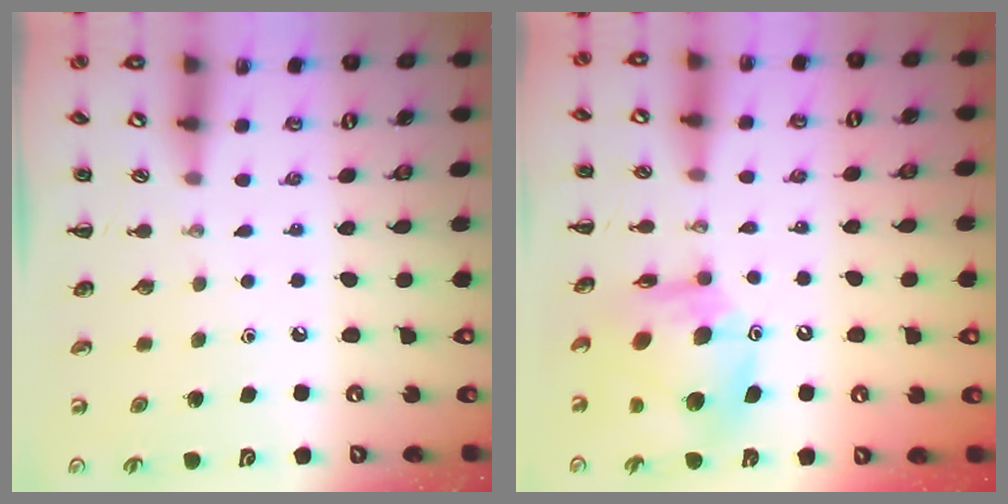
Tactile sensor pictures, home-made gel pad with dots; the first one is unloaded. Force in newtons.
{"total": 11.6, "press": 11.1, "slide": 3.3}